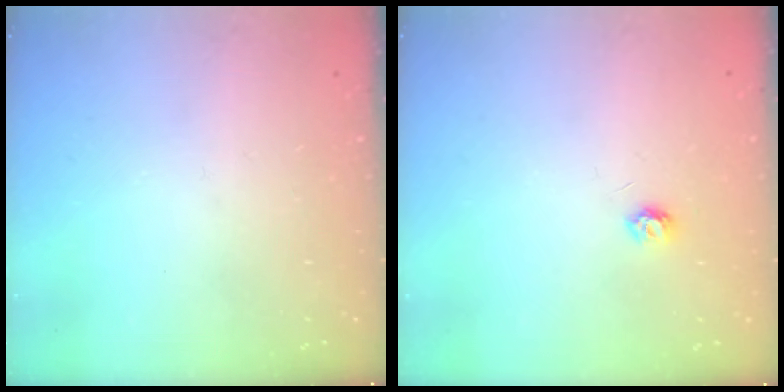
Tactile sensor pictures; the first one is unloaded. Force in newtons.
{"total": 3.9, "press": 3.9, "slide": 0.5}